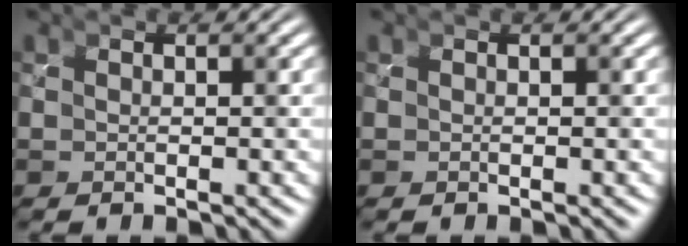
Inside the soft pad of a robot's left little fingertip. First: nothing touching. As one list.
[{"total": 0.0}]